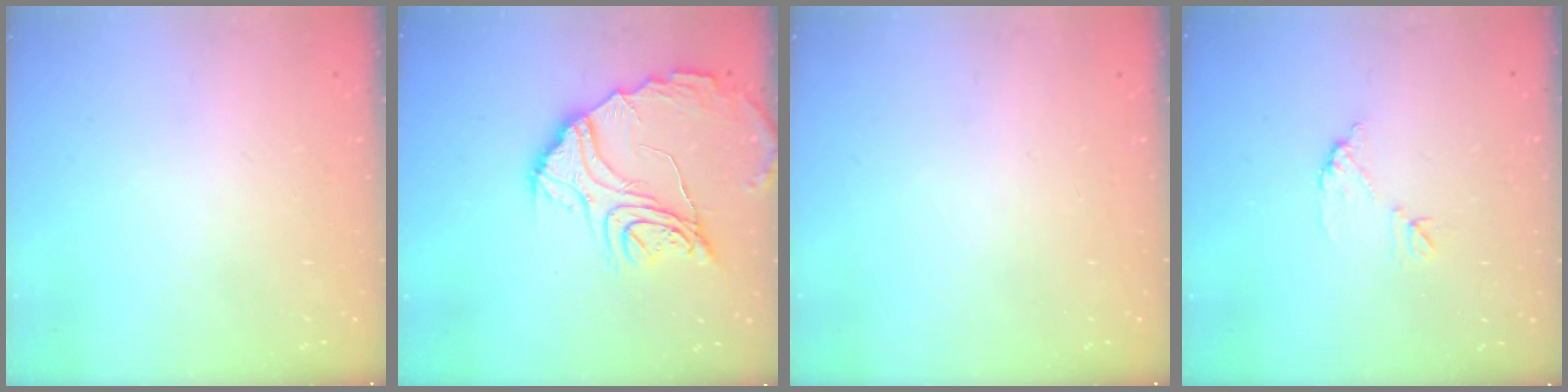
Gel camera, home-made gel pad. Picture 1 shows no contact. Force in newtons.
{"total": 19.0, "press": 19.0, "slide": 1.6}
{"total": 0.0}
{"total": 6.5, "press": 6.4, "slide": 0.5}